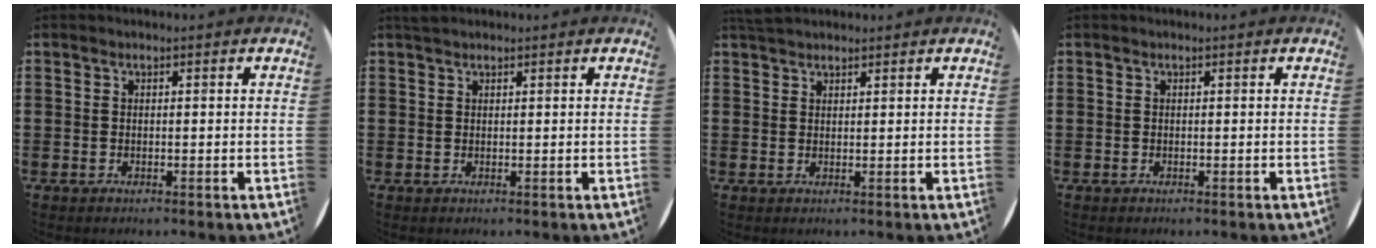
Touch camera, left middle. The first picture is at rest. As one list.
[{"total": 1.0, "force": [1.0, 0.3, 0.3], "torque": [-0.007, 0.003, 0.018]}, {"total": 2.1, "force": [2.0, 0.6, 0.4], "torque": [-0.012, 0.005, 0.039]}, {"total": 0.0}]